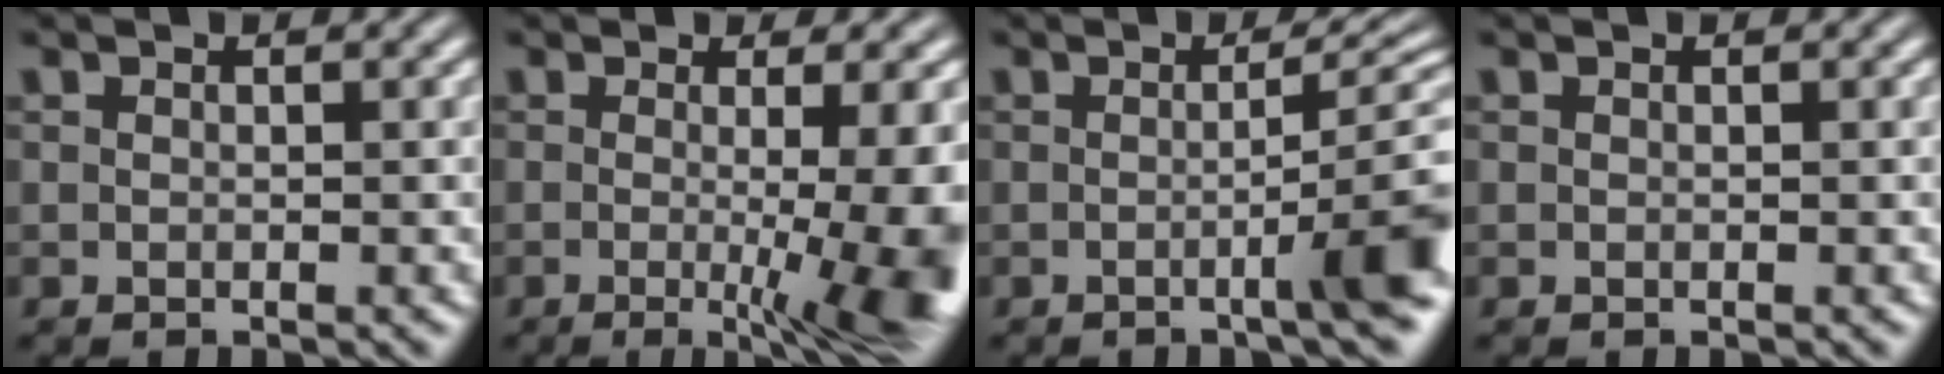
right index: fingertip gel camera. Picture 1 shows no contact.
{"total": 7.6, "force": [-2.2, 1.2, 7.2], "torque": [-0.093, -0.016, -0.032]}
{"total": 4.8, "force": [-0.9, 0.4, 4.7], "torque": [-0.051, 0.009, -0.019]}
{"total": 0.0}